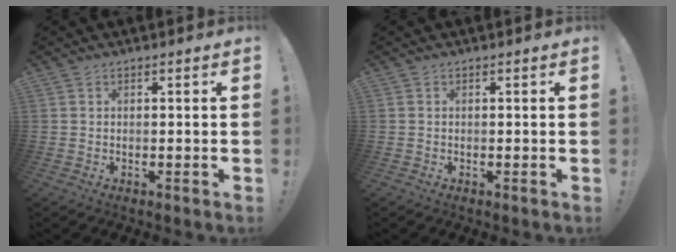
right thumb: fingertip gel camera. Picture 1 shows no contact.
{"total": 0.0}